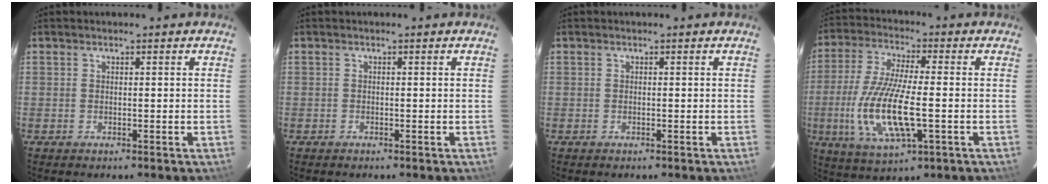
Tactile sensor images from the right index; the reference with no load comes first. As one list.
[{"total": 0.0}, {"total": 0.0}, {"total": 14.9, "force": [-3.2, 4.1, 14.0], "torque": [-0.293, -0.016, -0.059]}]